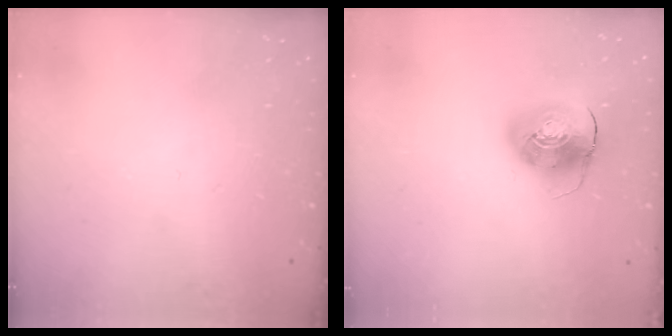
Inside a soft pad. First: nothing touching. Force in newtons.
{"total": 9.7, "press": 9.6, "slide": 1.4}